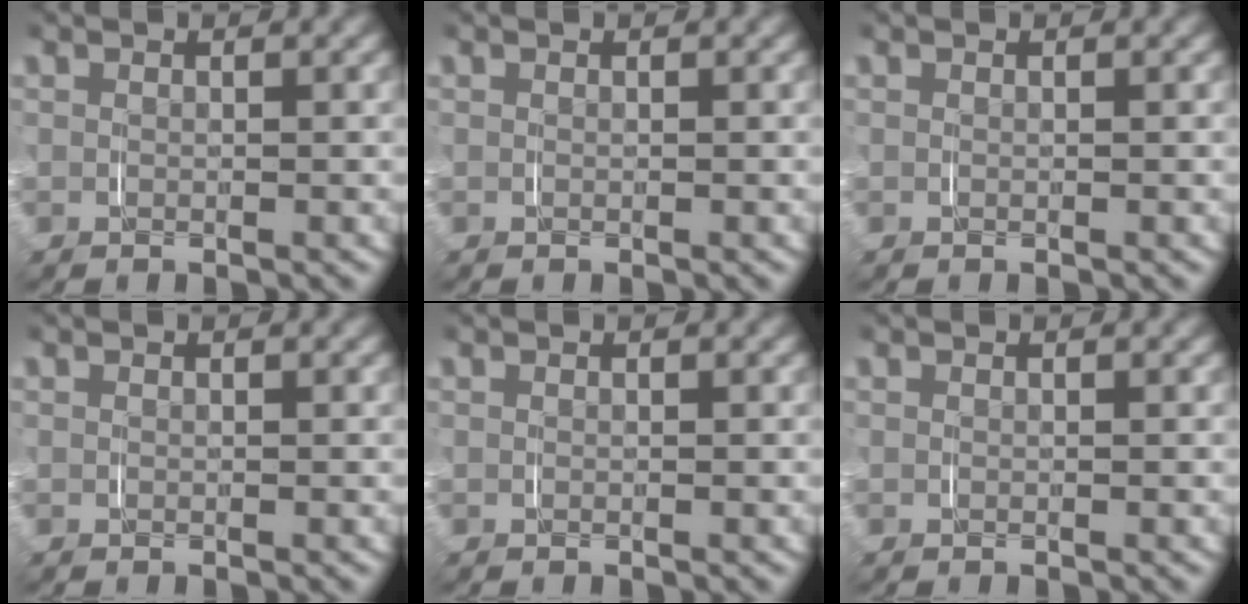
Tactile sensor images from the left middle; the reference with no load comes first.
{"total": 0.0}
{"total": 0.0}
{"total": 0.0}
{"total": 0.0}
{"total": 0.0}